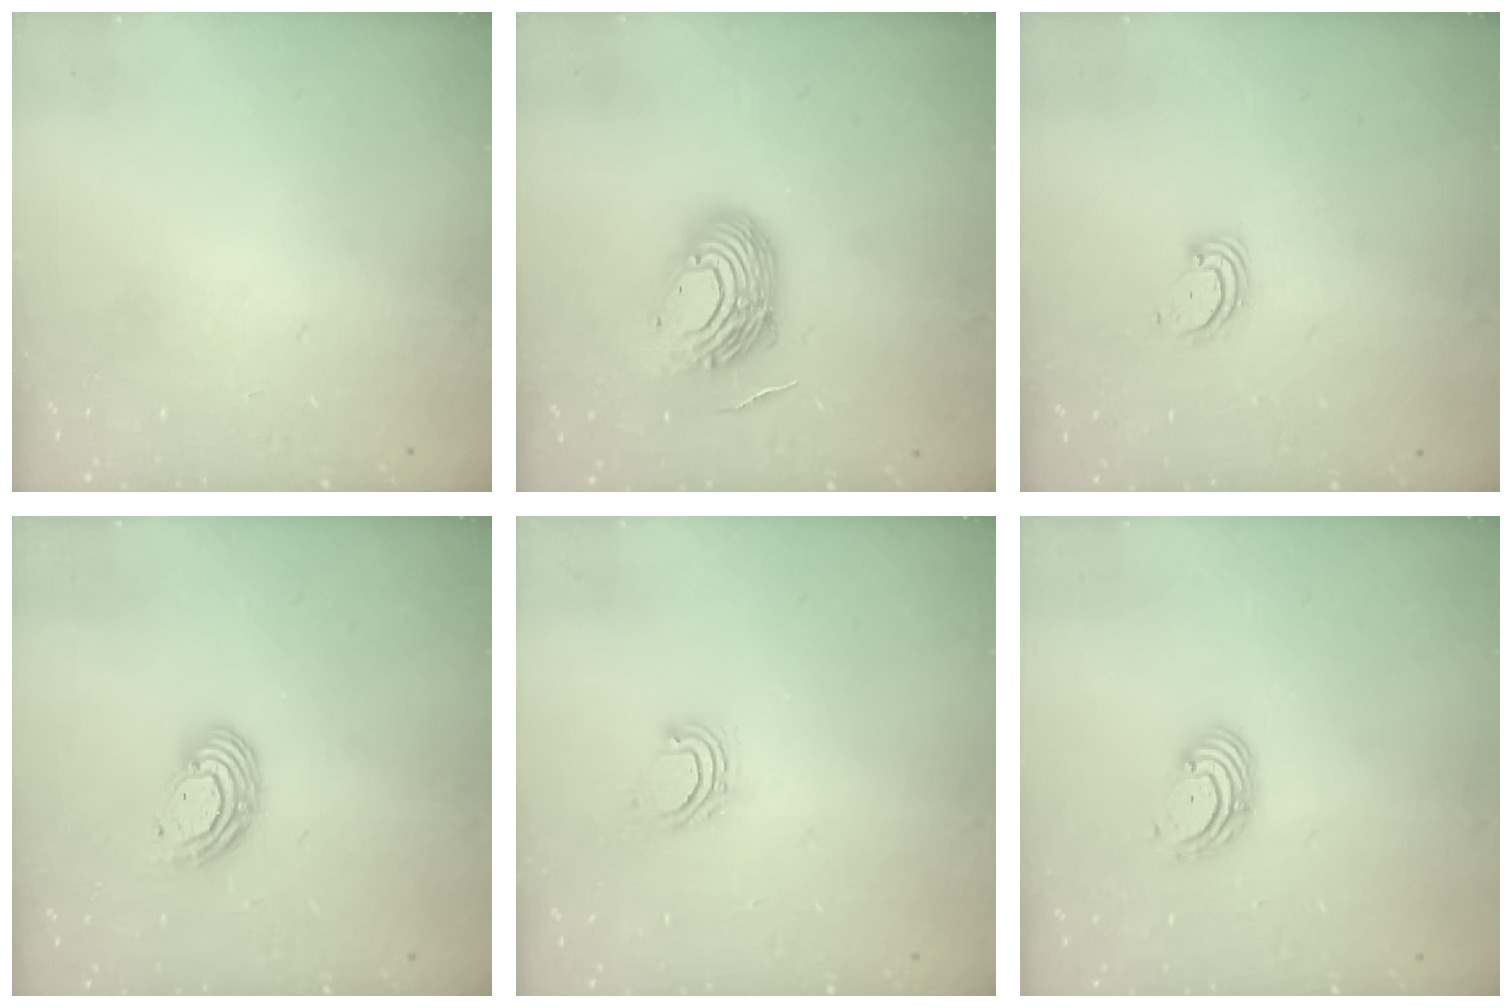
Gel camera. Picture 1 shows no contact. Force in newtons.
{"total": 13.3, "press": 13.1, "slide": 2.1}
{"total": 2.9, "press": 2.9, "slide": 0.3}
{"total": 8.4, "press": 8.3, "slide": 1.4}
{"total": 4.5, "press": 4.5, "slide": 0.2}
{"total": 2.8, "press": 2.8, "slide": 0.2}